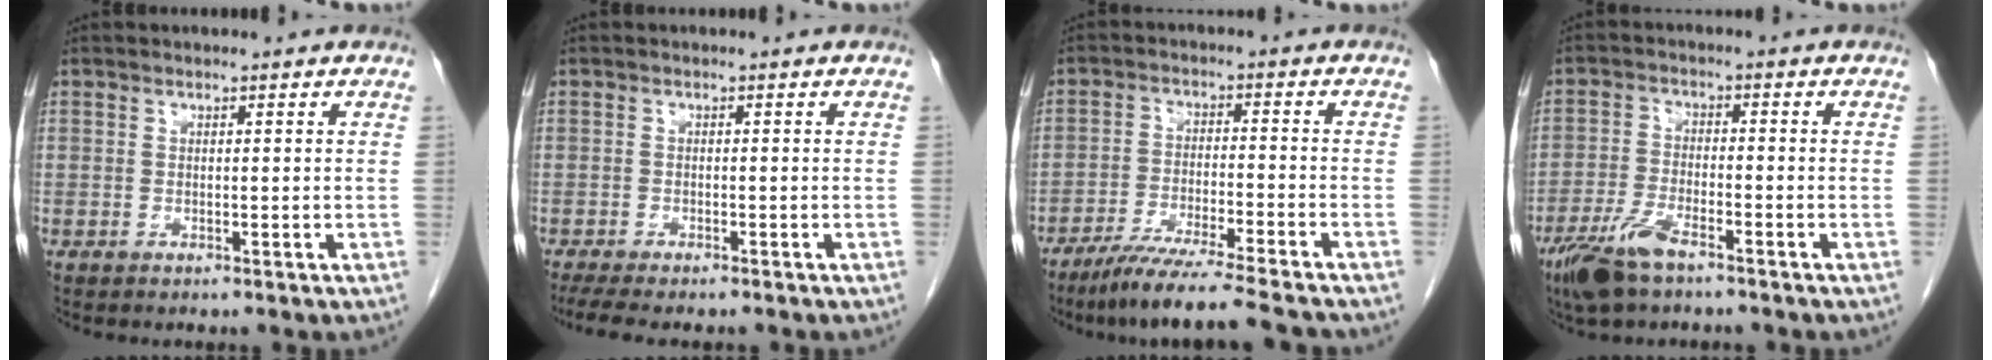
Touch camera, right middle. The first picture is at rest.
{"total": 7.0, "force": [-5.8, 1.5, 3.5], "torque": [-0.051, -0.011, -0.089]}
{"total": 11.5, "force": [-9.9, -0.7, 5.8], "torque": [-0.086, -0.027, -0.163]}
{"total": 6.9, "force": [-4.8, 1.6, 4.7], "torque": [-0.102, -0.012, -0.090]}